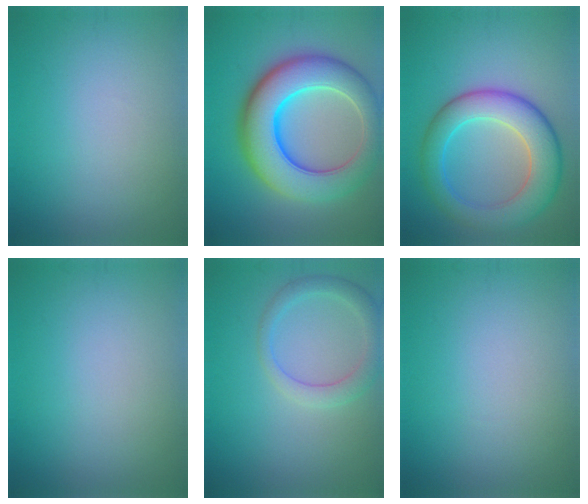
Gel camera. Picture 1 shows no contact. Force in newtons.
{"total": 11.4, "press": 11.4, "slide": 0.6}
{"total": 8.0, "press": 8.0, "slide": 0.3}
{"total": 0.0}
{"total": 3.0, "press": 2.9, "slide": 0.3}
{"total": 0.0}